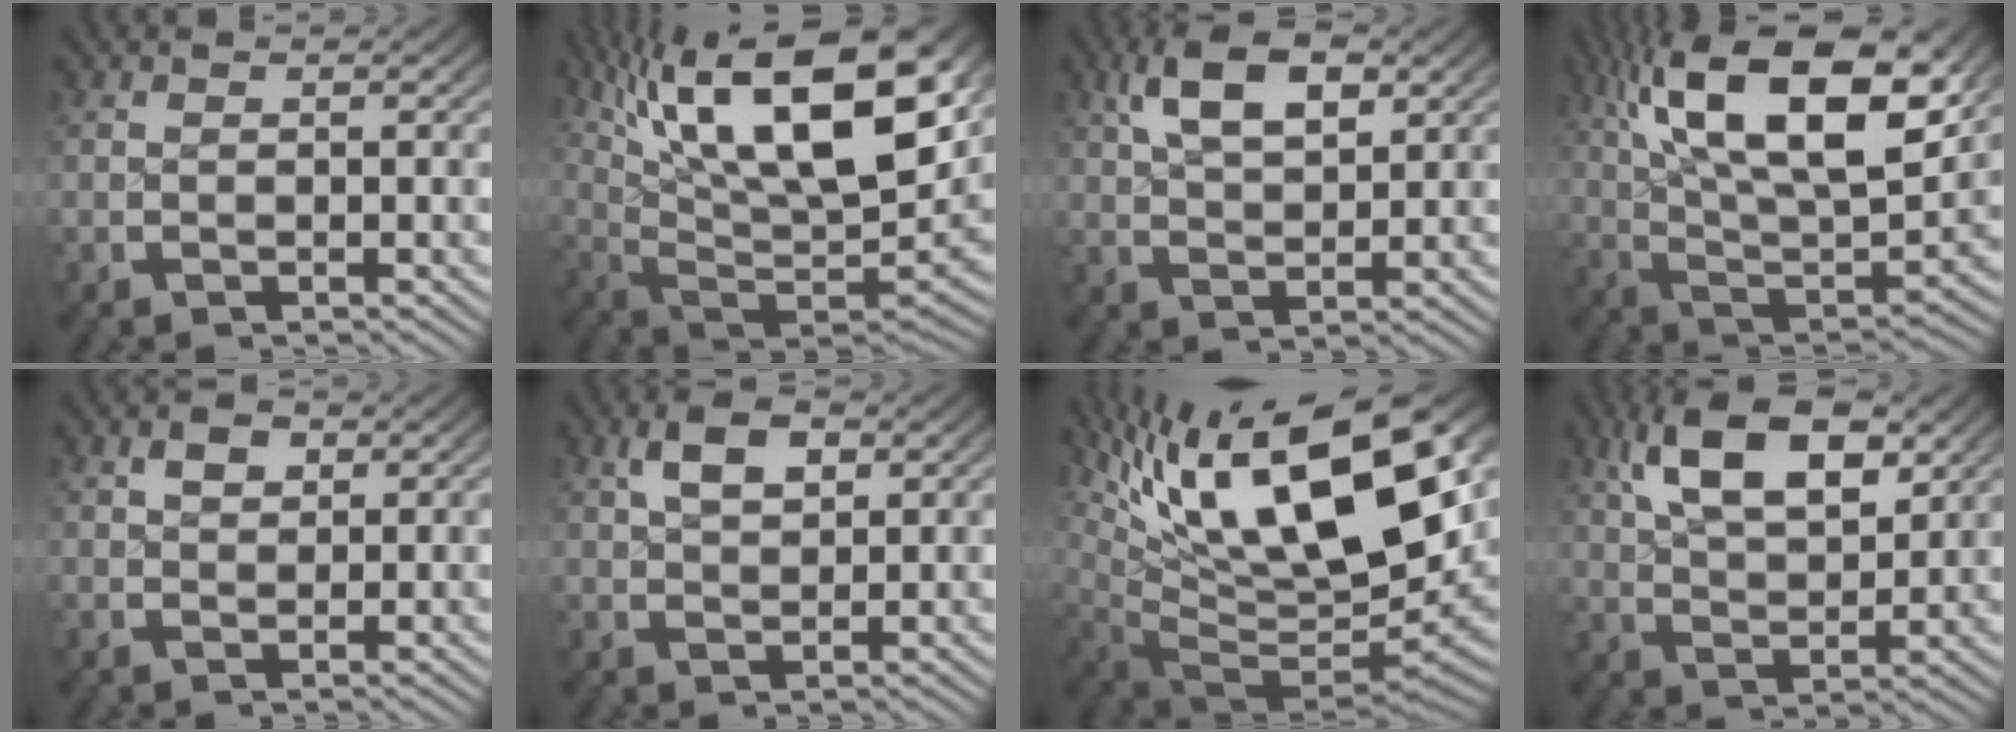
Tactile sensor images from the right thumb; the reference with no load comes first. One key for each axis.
{"total": 19.6, "fx": 2.6, "fy": 11.5, "fz": 15.7, "tx": -0.300, "ty": -0.048, "tz": 0.056}
{"total": 6.0, "fx": 2.8, "fy": 2.9, "fz": 4.5, "tx": -0.079, "ty": 0.006, "tz": 0.048}
{"total": 15.8, "fx": 3.3, "fy": 8.2, "fz": 13.1, "tx": -0.250, "ty": -0.023, "tz": 0.057}
{"total": 1.9, "fx": 0.8, "fy": 1.3, "fz": 1.2, "tx": -0.018, "ty": -0.002, "tz": 0.014}
{"total": 3.8, "fx": 1.6, "fy": 1.9, "fz": 2.8, "tx": -0.043, "ty": 0.006, "tz": 0.028}
{"total": 19.9, "fx": 0.6, "fy": 12.0, "fz": 15.9, "tx": -0.303, "ty": -0.047, "tz": 0.031}
{"total": 9.1, "fx": 3.3, "fy": 4.9, "fz": 6.9, "tx": -0.131, "ty": -0.007, "tz": 0.057}